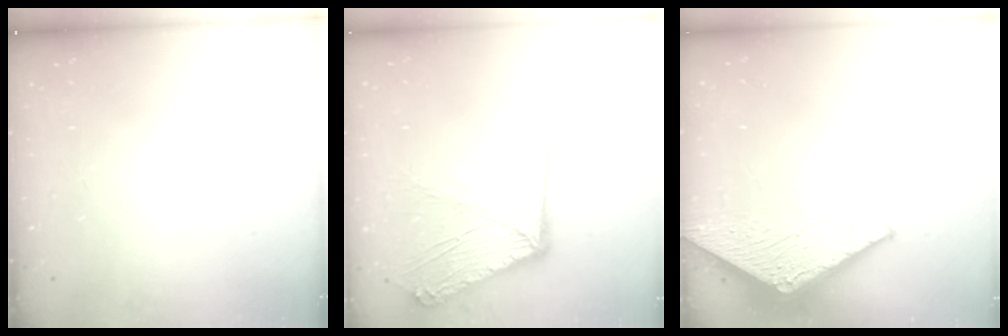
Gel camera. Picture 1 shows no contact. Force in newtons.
{"total": 14.5, "press": 14.5, "slide": 1.3}
{"total": 2.8, "press": 2.8, "slide": 0.2}